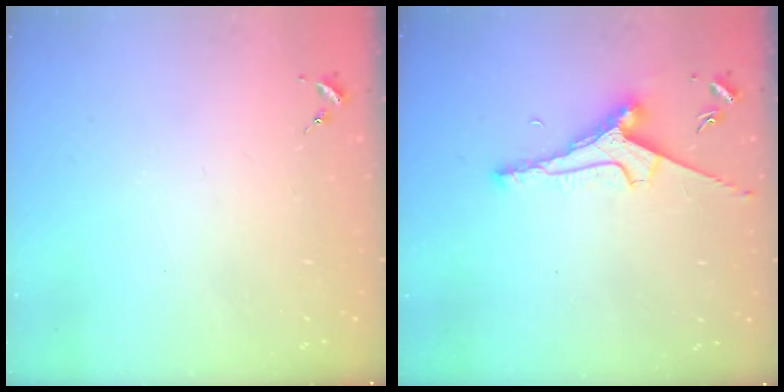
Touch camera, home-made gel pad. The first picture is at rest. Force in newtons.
{"total": 7.5, "press": 7.4, "slide": 0.9}